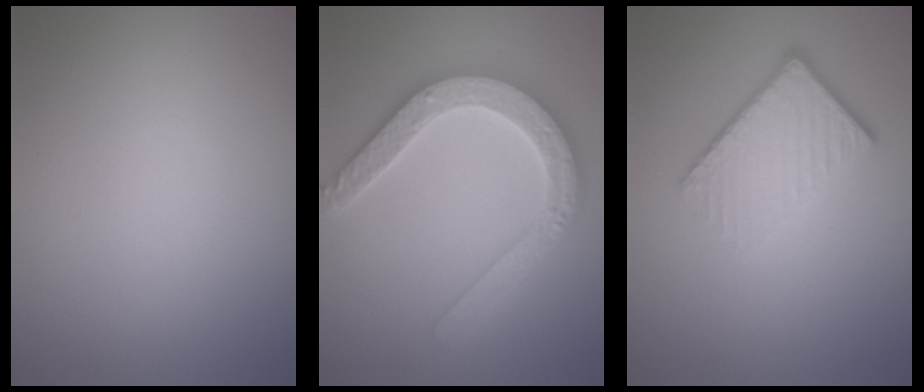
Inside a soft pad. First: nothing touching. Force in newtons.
{"total": 5.3, "press": 5.2, "slide": 0.9}
{"total": 4.3, "press": 2.9, "slide": 3.2}